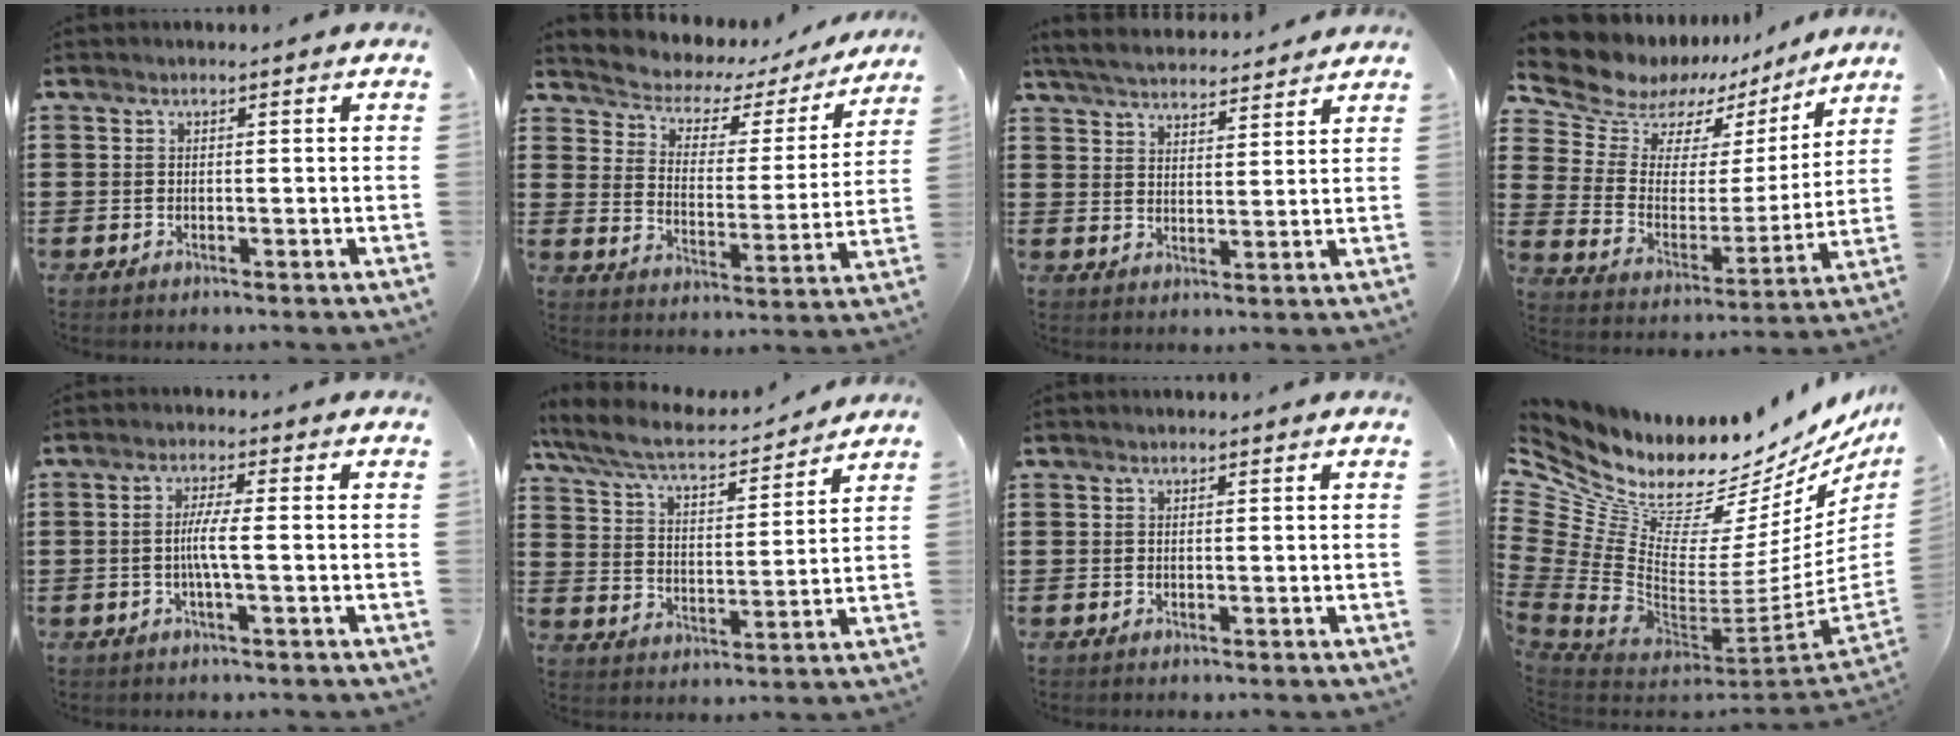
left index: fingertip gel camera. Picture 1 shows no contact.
{"total": 3.7, "force": [3.1, 1.8, 0.9], "torque": [-0.041, -0.028, 0.042]}
{"total": 4.9, "force": [4.7, 0.6, 1.0], "torque": [-0.038, -0.021, 0.085]}
{"total": 9.0, "force": [7.5, 4.7, 1.4], "torque": [-0.071, -0.056, 0.131]}
{"total": 4.1, "force": [-0.7, 0.0, 4.0], "torque": [-0.079, -0.007, -0.018]}
{"total": 6.8, "force": [5.8, 1.1, 3.3], "torque": [-0.089, -0.033, 0.097]}
{"total": 0.0}
{"total": 10.1, "force": [8.8, 3.6, 3.4], "torque": [-0.121, -0.103, 0.155]}